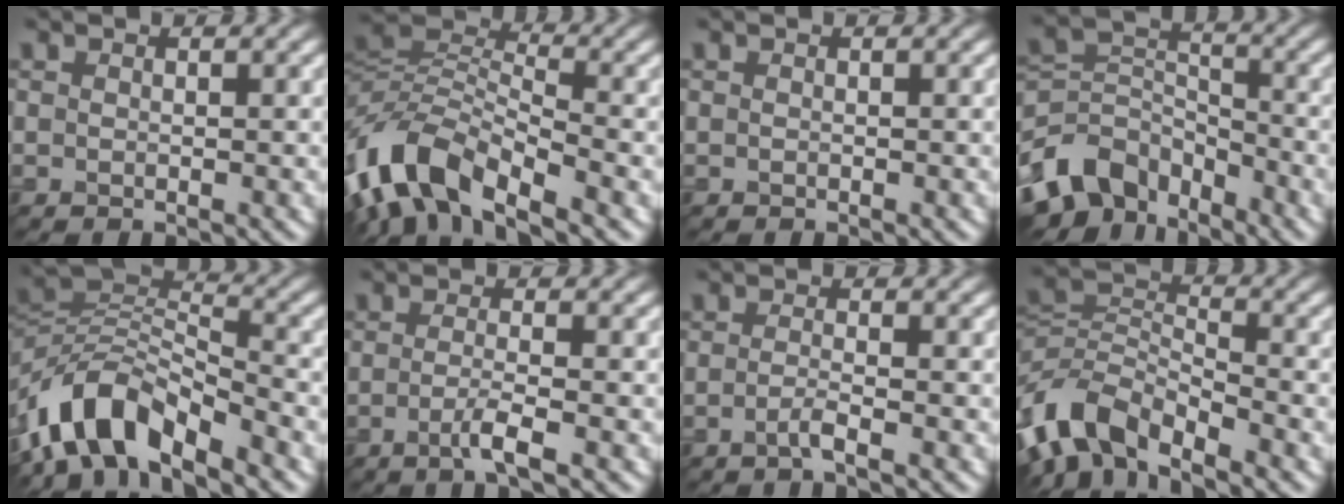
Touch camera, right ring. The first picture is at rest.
{"total": 8.5, "force": [-4.7, 4.1, 5.8], "torque": [-0.108, 0.014, -0.107]}
{"total": 0.0}
{"total": 7.5, "force": [-4.8, 4.9, 3.1], "torque": [-0.054, 0.002, -0.107]}
{"total": 8.0, "force": [-5.0, 3.6, 5.1], "torque": [-0.082, 0.013, -0.105]}
{"total": 1.9, "force": [-0.8, 0.0, 1.7], "torque": [-0.035, 0.006, -0.027]}
{"total": 1.0, "force": [-0.6, -0.1, 0.9], "torque": [-0.019, 0.006, -0.020]}
{"total": 6.6, "force": [-4.1, 3.5, 3.8], "torque": [-0.072, 0.005, -0.094]}